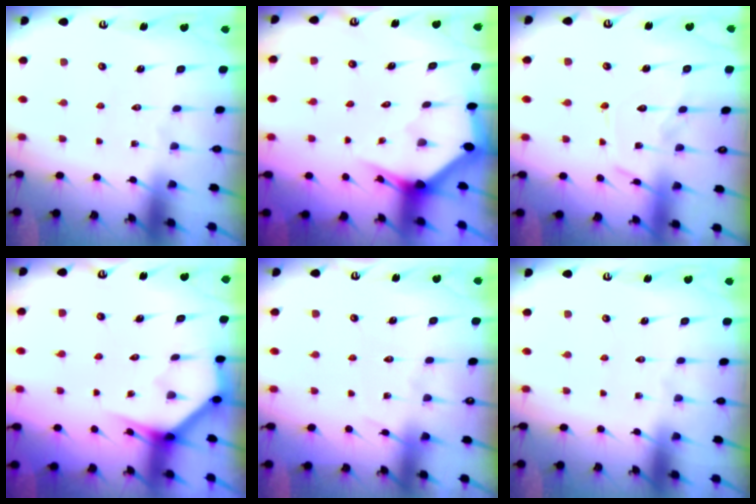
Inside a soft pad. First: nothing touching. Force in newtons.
{"total": 2.9, "press": 2.9, "slide": 0.2}
{"total": 11.5, "press": 11.5, "slide": 0.9}
{"total": 4.0, "press": 3.9, "slide": 0.2}
{"total": 3.6, "press": 3.5, "slide": 0.5}
{"total": 0.0}